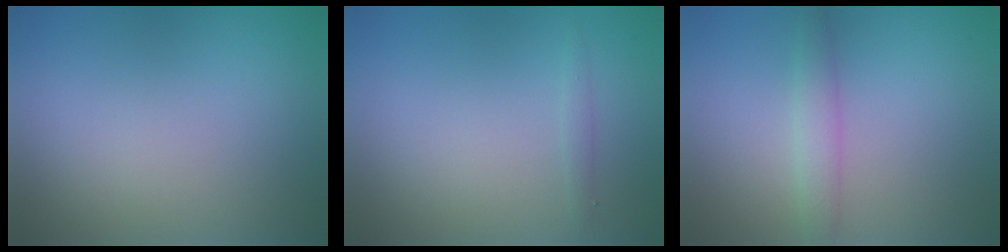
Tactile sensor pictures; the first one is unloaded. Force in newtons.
{"total": 0.6, "press": 0.6, "slide": 0.0}
{"total": 1.9, "press": 1.9, "slide": 0.1}